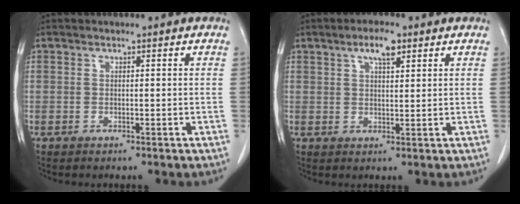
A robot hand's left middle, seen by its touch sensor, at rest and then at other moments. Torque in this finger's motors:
{"motor_torque": [0.62, -0.61, 0.06, 0.03]}